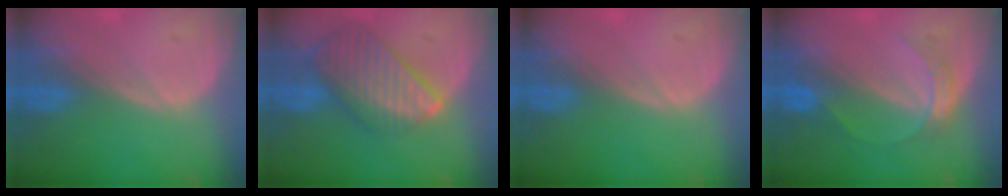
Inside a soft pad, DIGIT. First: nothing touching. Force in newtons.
{"total": 9.6, "press": 8.4, "slide": 4.7}
{"total": 0.0}
{"total": 3.8, "press": 3.8, "slide": 0.4}